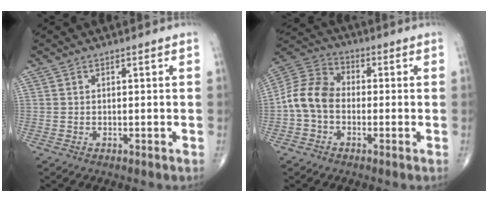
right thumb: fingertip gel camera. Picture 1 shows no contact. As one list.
[{"total": 9.8, "force": [-1.6, 7.3, 6.4], "torque": [-0.116, 0.032, -0.045]}]